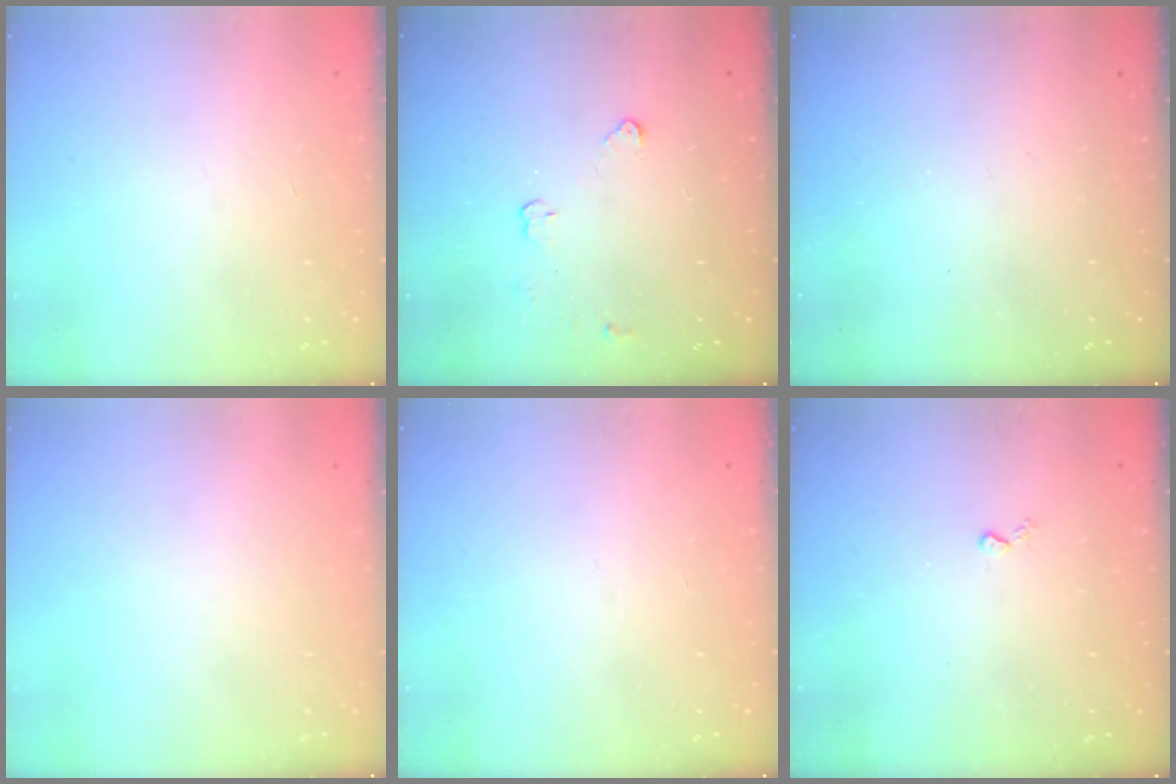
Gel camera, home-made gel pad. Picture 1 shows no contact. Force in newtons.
{"total": 2.9, "press": 2.9, "slide": 0.4}
{"total": 0.0}
{"total": 0.0}
{"total": 0.0}
{"total": 2.6, "press": 2.6, "slide": 0.5}